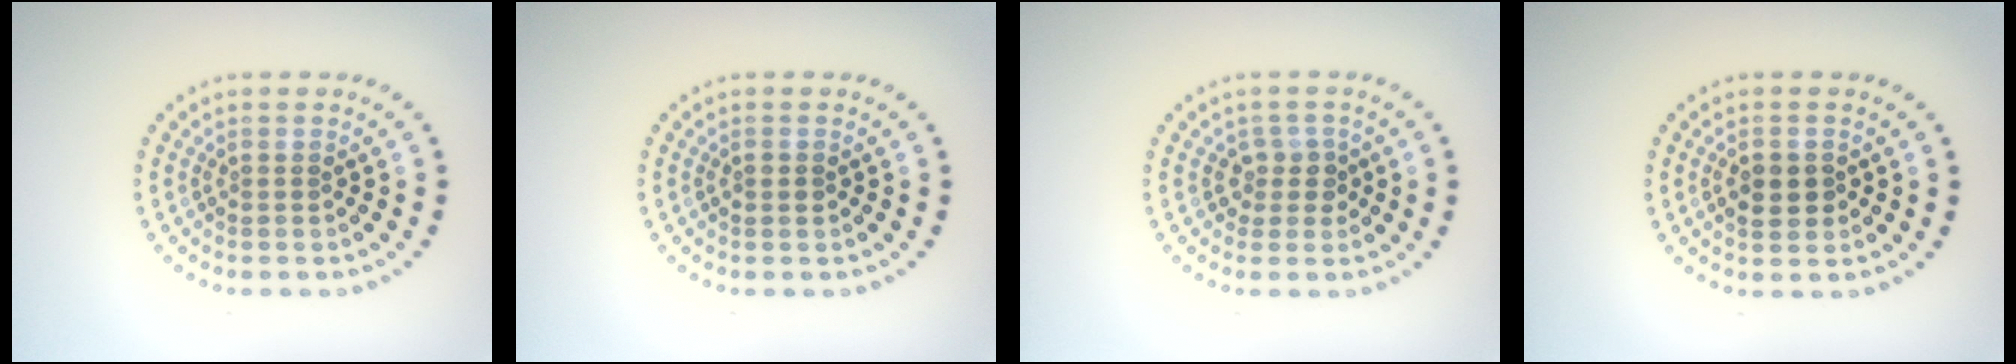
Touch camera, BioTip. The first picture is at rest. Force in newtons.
{"total": 0.9, "press": 0.9, "slide": 0.1}
{"total": 2.0, "press": 1.6, "slide": 1.2}
{"total": 2.5, "press": 2.4, "slide": 0.4}